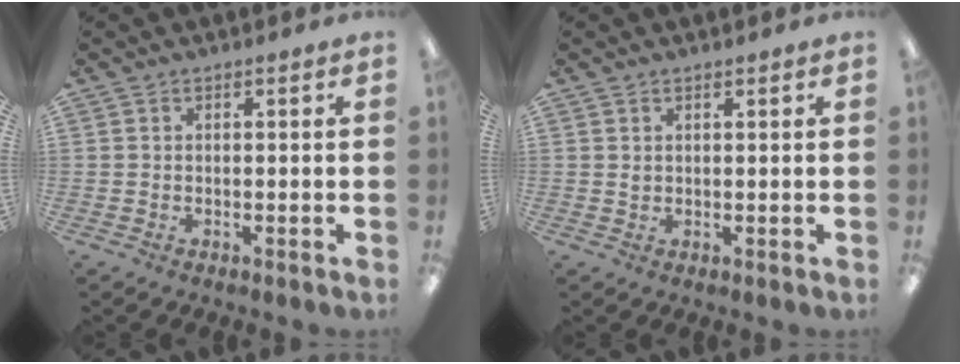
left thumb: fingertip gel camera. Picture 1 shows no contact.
{"total": 0.8, "force": [0.5, 0.5, 0.3], "torque": [-0.007, 0.001, 0.010]}